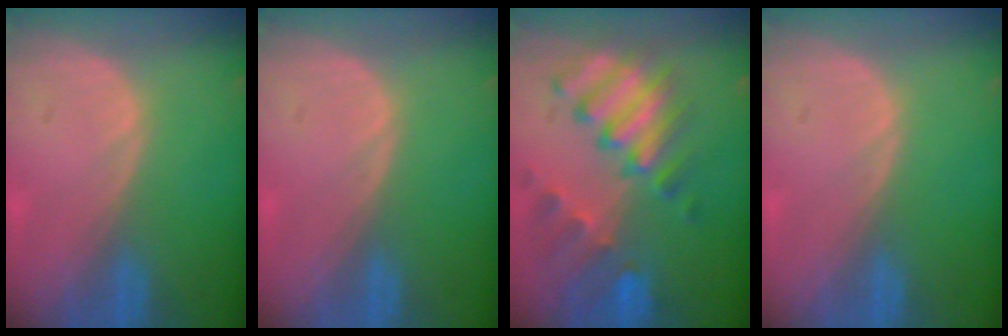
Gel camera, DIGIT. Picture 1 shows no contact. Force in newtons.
{"total": 0.5, "press": 0.0, "slide": 0.5}
{"total": 10.1, "press": 8.8, "slide": 4.9}
{"total": 0.0}